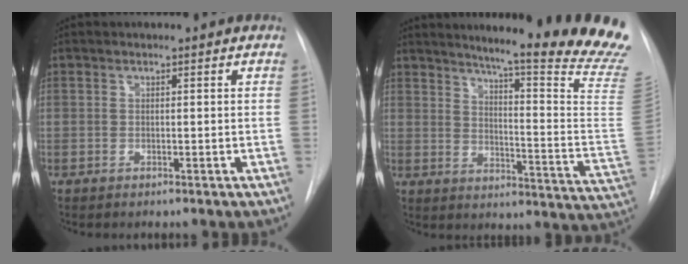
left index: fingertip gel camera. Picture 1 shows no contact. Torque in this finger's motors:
{"motor_torque": [0.47, -0.53, 0.37, 0.09]}